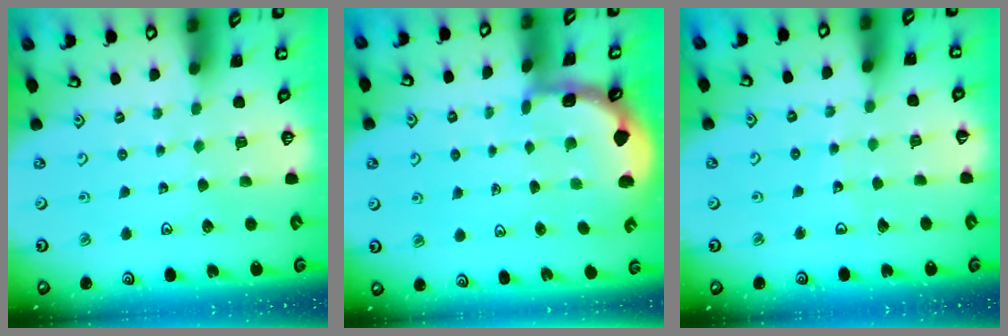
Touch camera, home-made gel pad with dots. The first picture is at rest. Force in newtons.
{"total": 1.8, "press": 1.8, "slide": 0.3}
{"total": 4.1, "press": 4.0, "slide": 0.7}